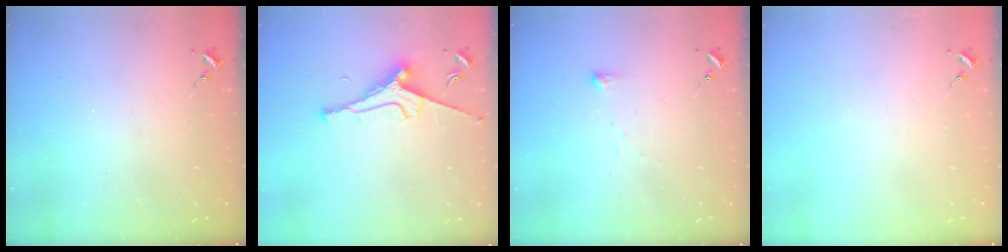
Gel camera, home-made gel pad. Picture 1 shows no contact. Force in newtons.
{"total": 9.1, "press": 9.0, "slide": 1.2}
{"total": 3.2, "press": 3.2, "slide": 0.1}
{"total": 0.0}